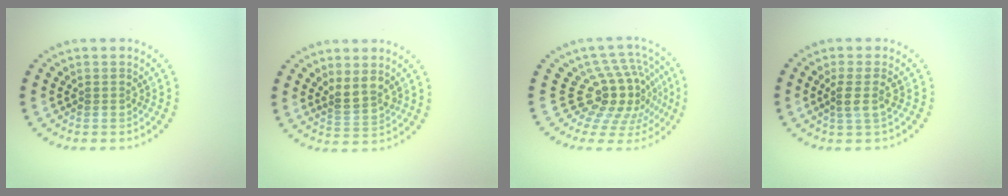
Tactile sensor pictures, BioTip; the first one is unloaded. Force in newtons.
{"total": 2.1, "press": 1.8, "slide": 1.0}
{"total": 5.6, "press": 4.0, "slide": 3.9}
{"total": 2.1, "press": 1.7, "slide": 1.2}